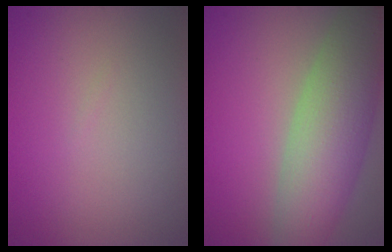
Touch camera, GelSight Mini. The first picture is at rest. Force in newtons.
{"total": 8.2, "press": 8.2, "slide": 0.6}